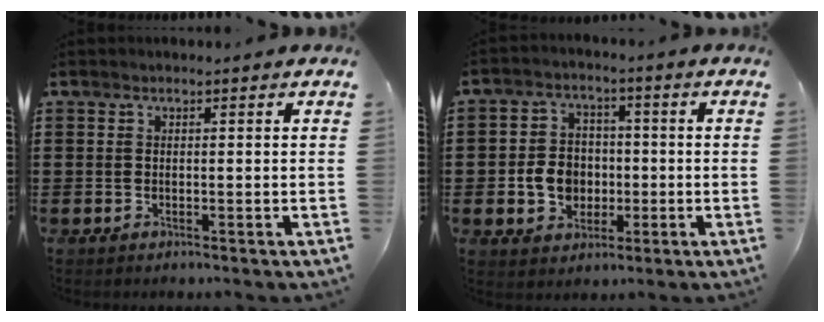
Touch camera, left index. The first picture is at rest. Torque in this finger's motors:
{"motor_torque": [0.40, 0.17, 0.41, 0.09]}